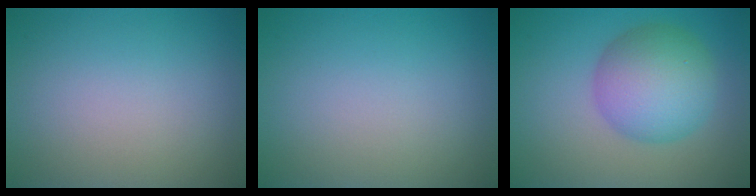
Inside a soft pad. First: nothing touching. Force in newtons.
{"total": 0.0}
{"total": 6.9, "press": 6.9, "slide": 0.1}